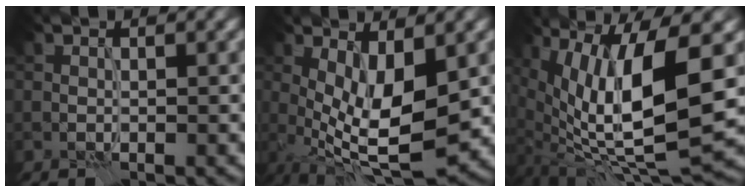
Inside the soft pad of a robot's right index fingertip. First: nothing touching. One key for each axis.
{"total": 9.0, "fx": -1.0, "fy": 3.1, "fz": 8.4, "tx": -0.151, "ty": -0.004, "tz": -0.019}
{"total": 12.7, "fx": 1.3, "fy": 4.5, "fz": 11.8, "tx": -0.214, "ty": -0.014, "tz": 0.028}